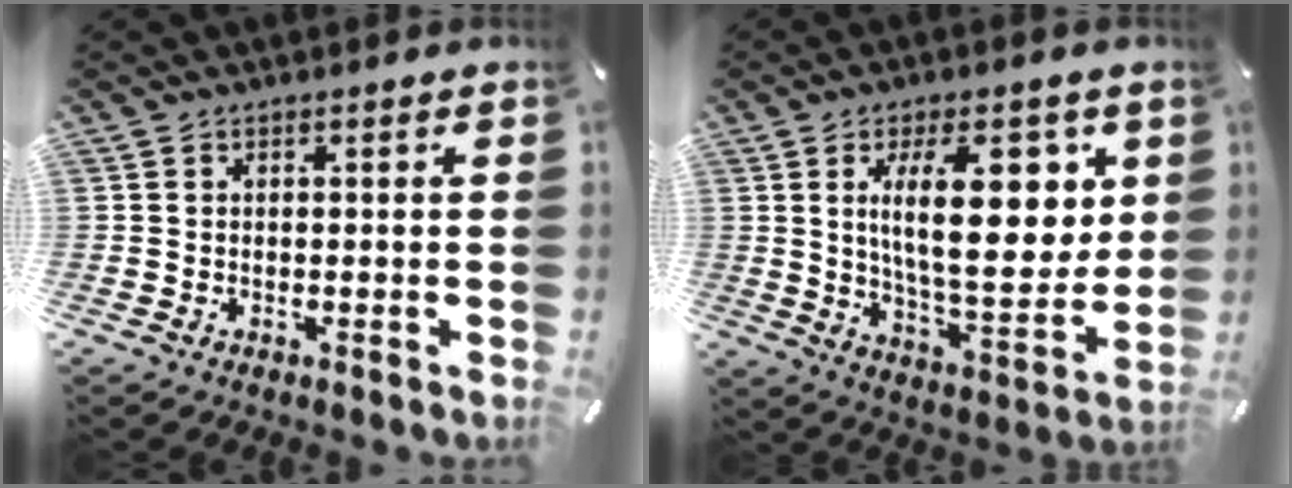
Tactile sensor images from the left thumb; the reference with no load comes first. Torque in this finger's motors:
{"motor_torque": [0.60, 0.67, 1.71, -1.06, 0.29]}